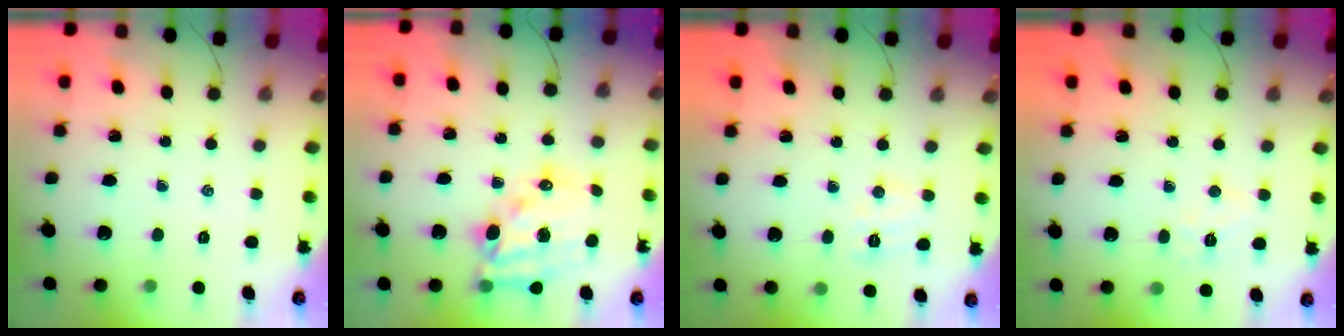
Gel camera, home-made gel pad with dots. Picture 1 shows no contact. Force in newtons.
{"total": 16.5, "press": 16.1, "slide": 3.4}
{"total": 6.0, "press": 5.9, "slide": 1.1}
{"total": 6.2, "press": 6.1, "slide": 1.1}